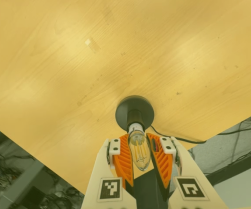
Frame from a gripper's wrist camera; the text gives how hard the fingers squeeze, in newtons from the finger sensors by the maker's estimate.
{"total": 23.9, "left": 23.3, "right": 24.5}